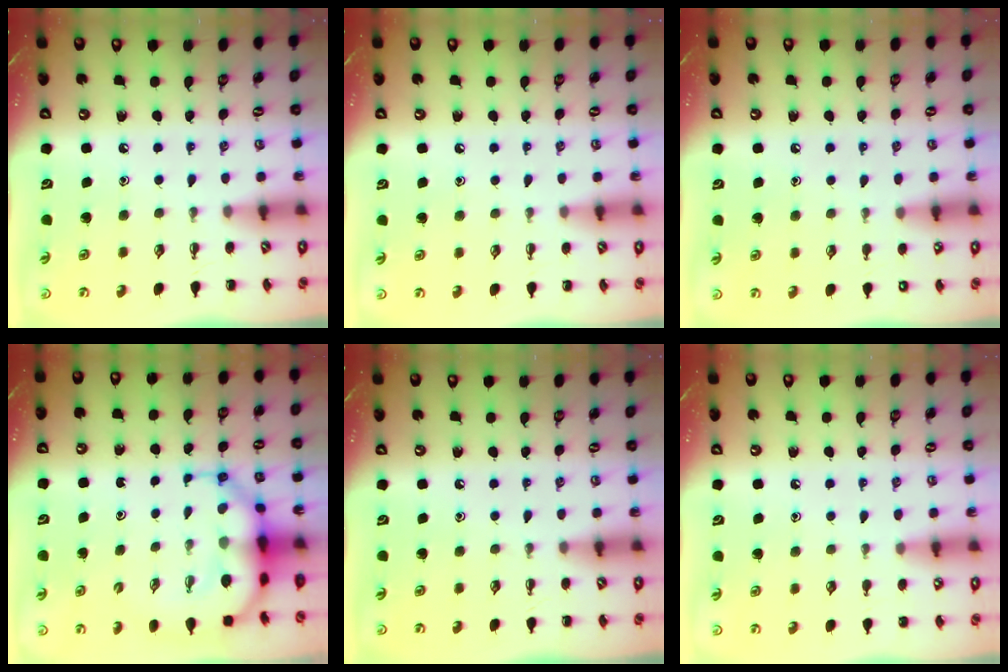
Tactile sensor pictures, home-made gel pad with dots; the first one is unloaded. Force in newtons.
{"total": 3.3, "press": 3.1, "slide": 1.1}
{"total": 7.0, "press": 6.5, "slide": 2.4}
{"total": 8.0, "press": 7.7, "slide": 2.2}
{"total": 0.0}
{"total": 6.6, "press": 6.3, "slide": 1.9}